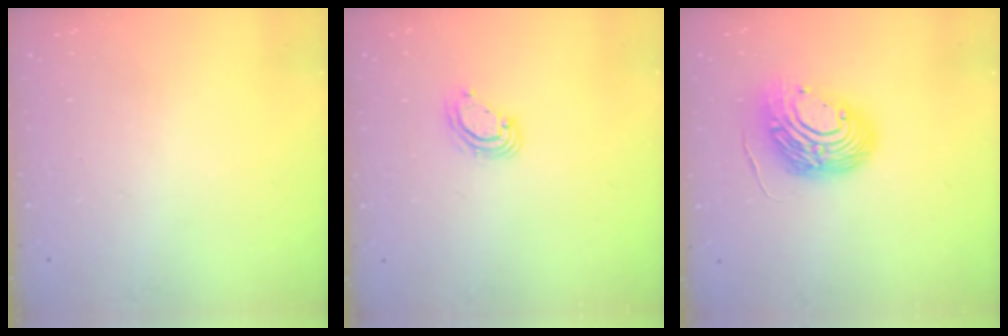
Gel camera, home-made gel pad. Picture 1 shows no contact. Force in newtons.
{"total": 5.2, "press": 5.2, "slide": 0.3}
{"total": 13.9, "press": 13.7, "slide": 2.3}